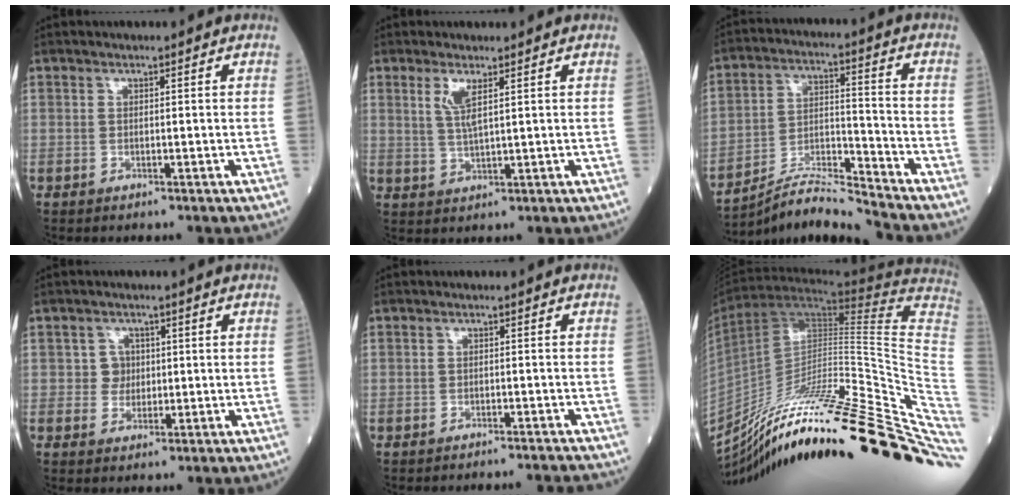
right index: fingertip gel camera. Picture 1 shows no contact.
{"total": 3.5, "force": [1.6, 0.4, 3.1], "torque": [-0.068, -0.003, 0.035]}
{"total": 8.7, "force": [-8.4, -1.6, 1.6], "torque": [-0.037, 0.014, -0.155]}
{"total": 2.6, "force": [0.3, 2.6, 0.4], "torque": [0.002, 0.004, 0.002]}
{"total": 5.4, "force": [-5.4, 0.3, 0.6], "torque": [-0.002, -0.007, -0.060]}
{"total": 36.2, "force": [-25.3, 0.9, 25.9], "torque": [-0.271, -0.026, -0.382]}